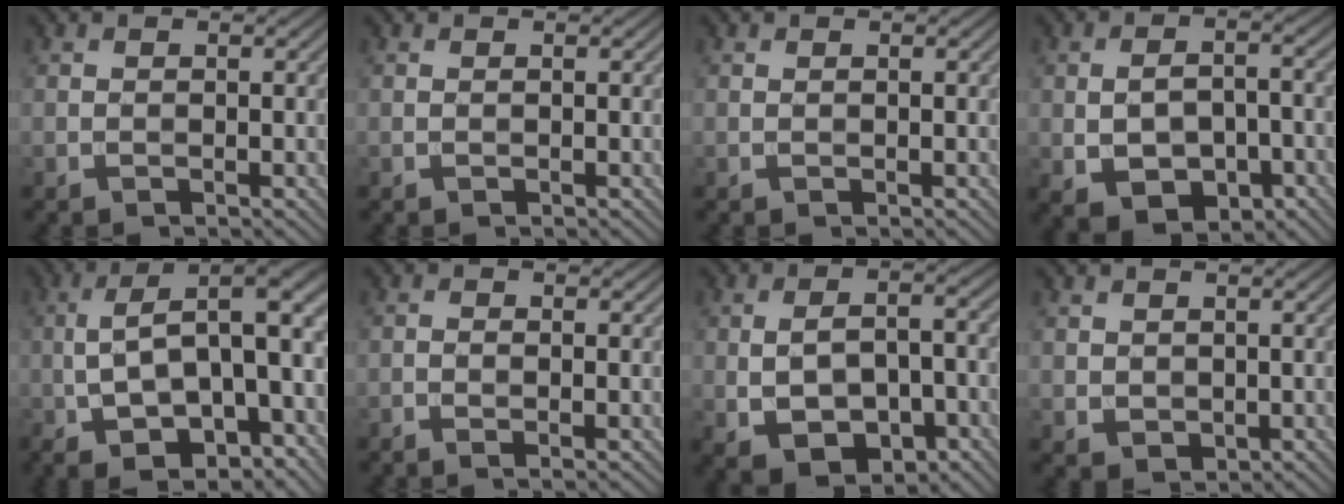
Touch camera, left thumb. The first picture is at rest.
{"total": 0.0}
{"total": 0.0}
{"total": 7.3, "force": [-2.5, 4.3, 5.3], "torque": [-0.098, -0.009, -0.038]}
{"total": 14.0, "force": [-0.7, 5.5, 12.9], "torque": [-0.217, 0.010, -0.012]}
{"total": 1.6, "force": [-0.6, 0.3, 1.4], "torque": [-0.025, 0.000, -0.012]}
{"total": 8.8, "force": [-2.8, 4.8, 6.8], "torque": [-0.128, -0.011, -0.038]}
{"total": 1.7, "force": [0.7, 1.4, 0.7], "torque": [-0.023, -0.006, 0.019]}